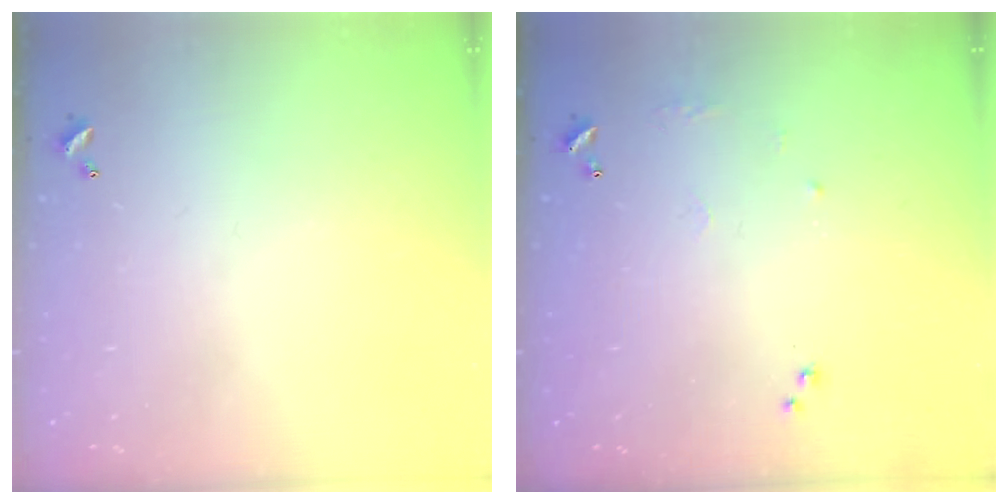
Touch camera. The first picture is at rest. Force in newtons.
{"total": 6.4, "press": 6.3, "slide": 1.0}